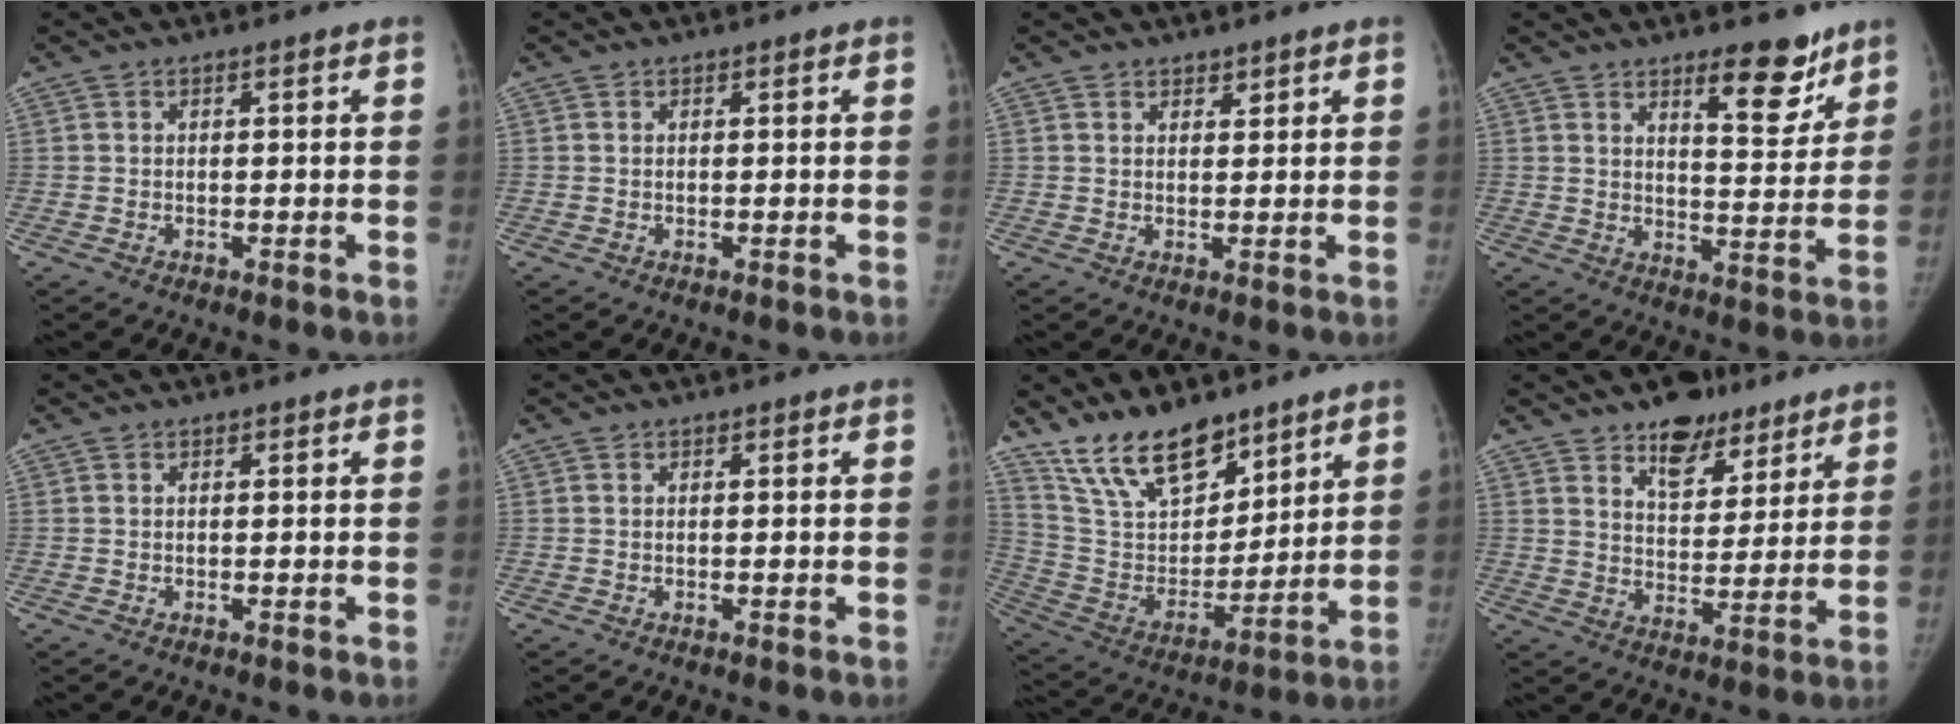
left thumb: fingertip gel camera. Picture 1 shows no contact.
{"total": 0.0}
{"total": 1.6, "force": [1.3, 0.9, 0.2], "torque": [0.015, -0.008, 0.017]}
{"total": 9.6, "force": [6.7, 3.4, 6.0], "torque": [-0.055, -0.050, 0.100]}
{"total": 0.0}
{"total": 0.0}
{"total": 17.2, "force": [12.7, 8.7, 7.8], "torque": [-0.087, -0.068, 0.236]}
{"total": 11.5, "force": [8.1, 6.3, 5.3], "torque": [-0.038, -0.049, 0.127]}